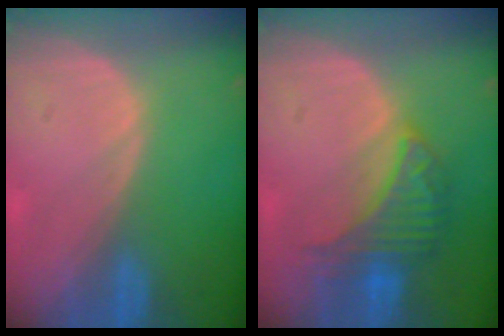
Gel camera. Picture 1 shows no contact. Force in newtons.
{"total": 6.7, "press": 6.6, "slide": 1.2}